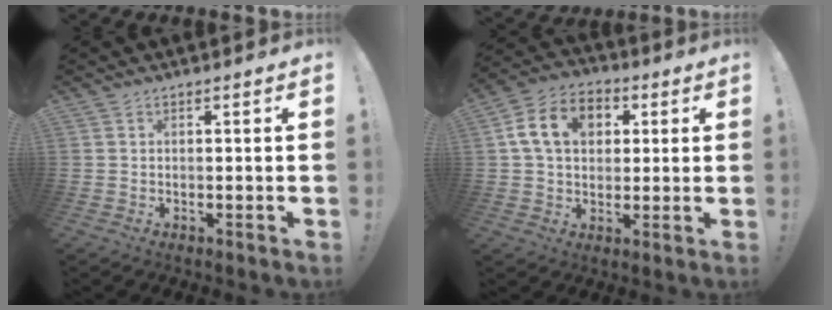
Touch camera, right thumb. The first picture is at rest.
{"total": 13.6, "force": [3.3, 10.6, 7.8], "torque": [-0.129, 0.006, 0.066]}